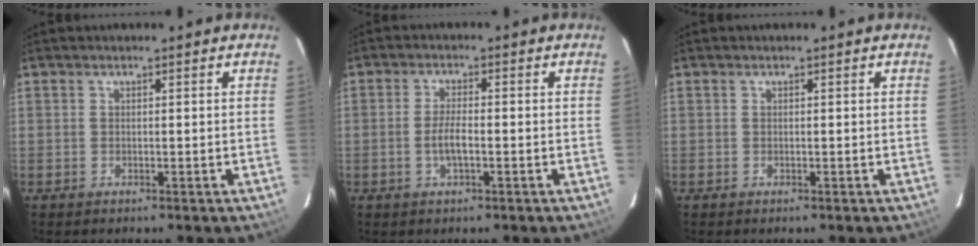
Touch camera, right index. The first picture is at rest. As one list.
[{"total": 3.5, "force": [-1.1, 0.9, 3.2], "torque": [-0.065, -0.002, -0.020]}, {"total": 0.0}]